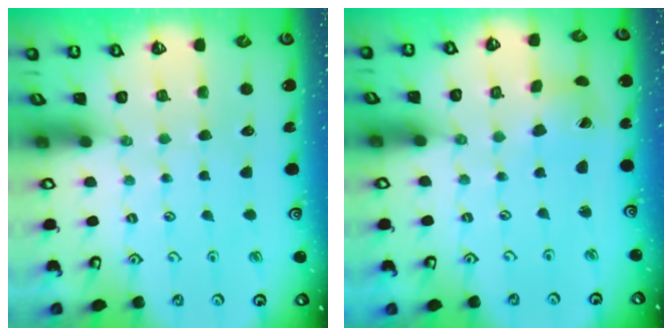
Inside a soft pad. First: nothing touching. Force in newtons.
{"total": 2.9, "press": 2.9, "slide": 0.4}